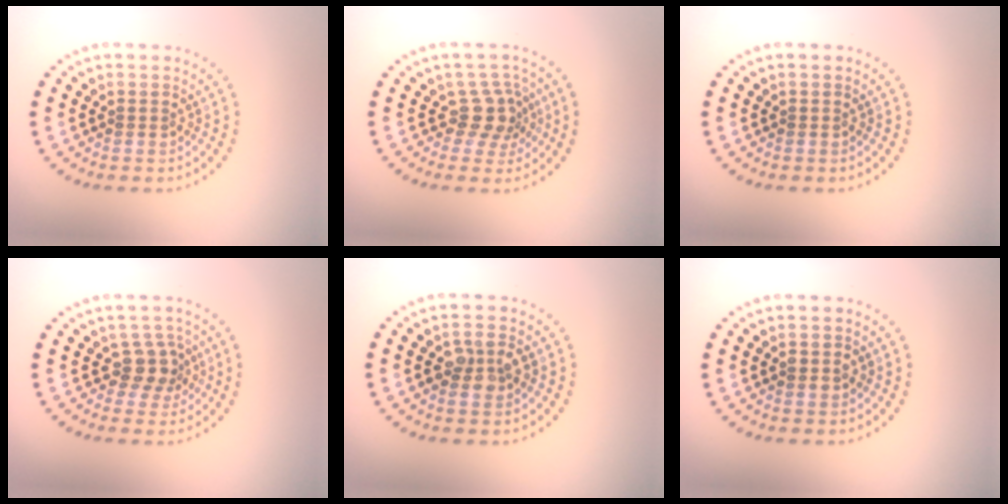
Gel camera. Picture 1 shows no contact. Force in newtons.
{"total": 2.9, "press": 2.2, "slide": 1.9}
{"total": 0.0}
{"total": 2.7, "press": 2.1, "slide": 1.7}
{"total": 2.4, "press": 2.4, "slide": 0.1}
{"total": 1.5, "press": 1.5, "slide": 0.1}